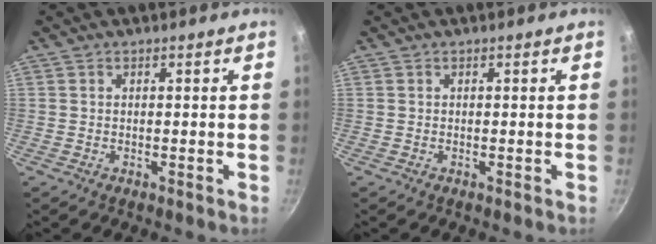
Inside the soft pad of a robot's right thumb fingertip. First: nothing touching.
{"total": 0.0}